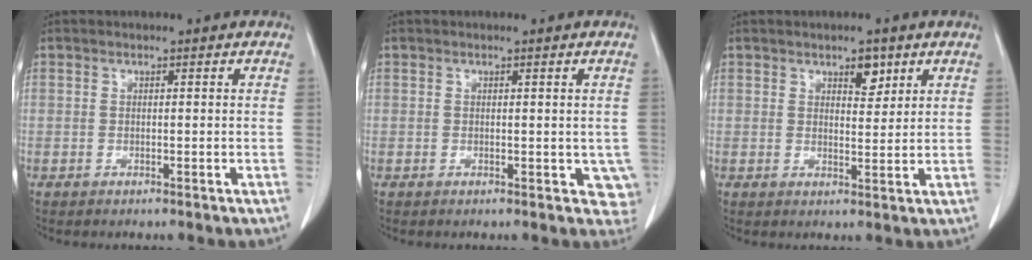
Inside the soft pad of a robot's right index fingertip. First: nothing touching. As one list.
[{"total": 3.0, "force": [-0.3, 1.9, 2.2], "torque": [-0.002, 0.003, 0.000]}, {"total": 3.3, "force": [2.0, 1.4, 2.1], "torque": [-0.030, -0.004, 0.033]}]